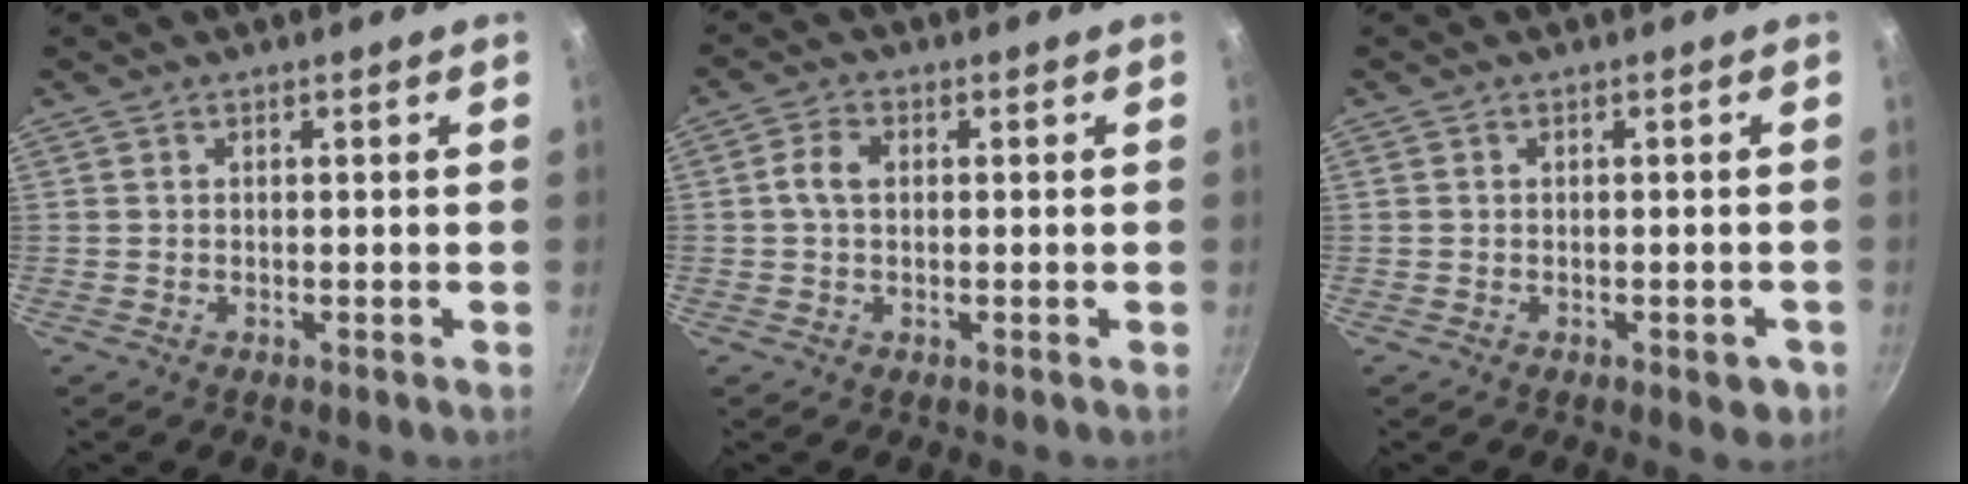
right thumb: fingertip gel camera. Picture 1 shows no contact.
{"total": 3.7, "force": [0.3, 2.5, 2.7], "torque": [-0.053, 0.012, 0.000]}
{"total": 3.2, "force": [-1.3, 1.6, 2.5], "torque": [-0.018, 0.005, -0.015]}